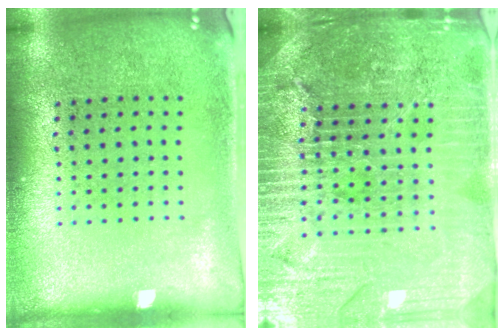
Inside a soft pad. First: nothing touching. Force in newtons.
{"total": 5.2, "press": 4.8, "slide": 2.1}